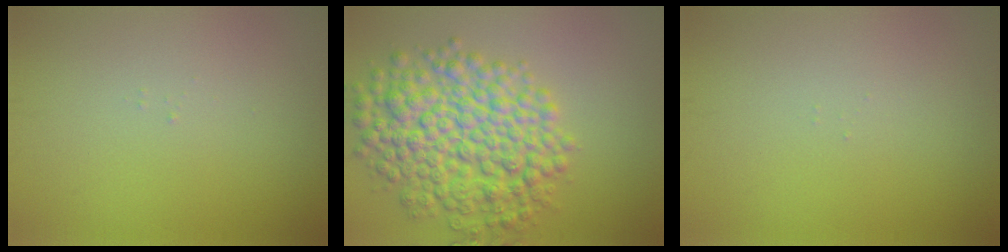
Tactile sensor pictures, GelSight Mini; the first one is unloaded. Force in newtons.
{"total": 8.9, "press": 8.9, "slide": 0.1}
{"total": 0.0}